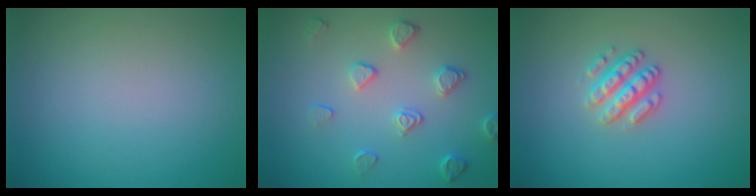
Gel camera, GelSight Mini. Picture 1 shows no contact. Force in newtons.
{"total": 2.4, "press": 1.9, "slide": 1.4}
{"total": 2.6, "press": 2.6, "slide": 0.3}